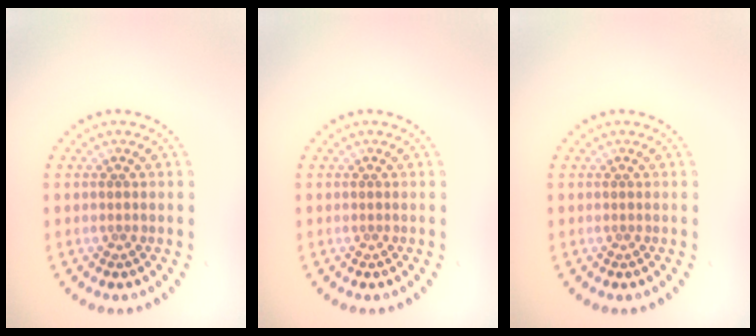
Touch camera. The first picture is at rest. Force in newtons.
{"total": 0.0}
{"total": 0.0}